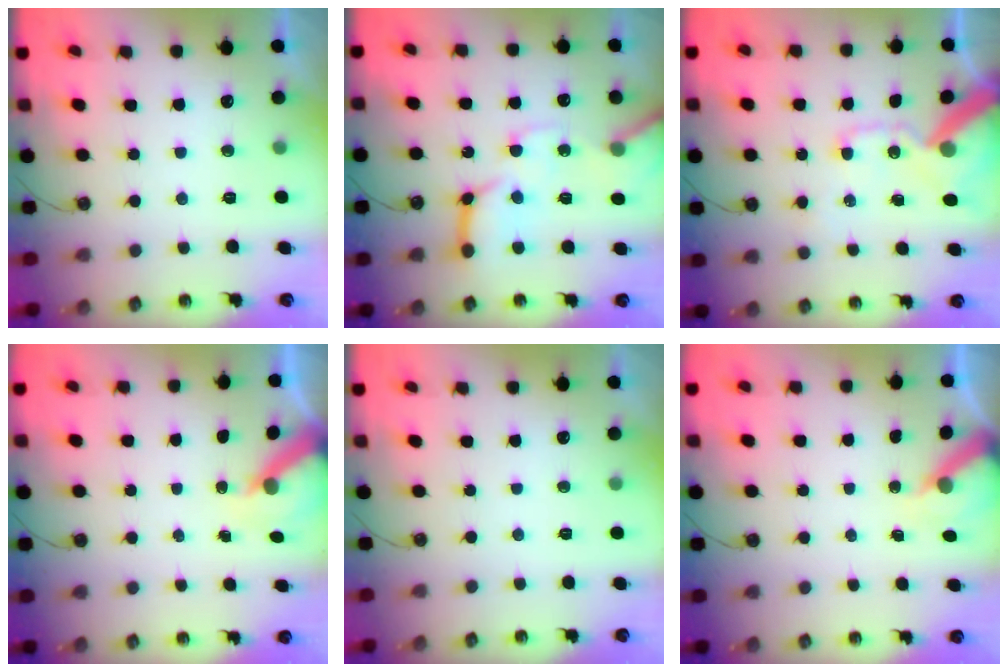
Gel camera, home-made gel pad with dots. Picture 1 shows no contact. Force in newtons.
{"total": 15.7, "press": 15.5, "slide": 2.2}
{"total": 16.2, "press": 16.0, "slide": 2.3}
{"total": 6.0, "press": 5.9, "slide": 0.7}
{"total": 0.0}
{"total": 6.0, "press": 6.0, "slide": 0.3}